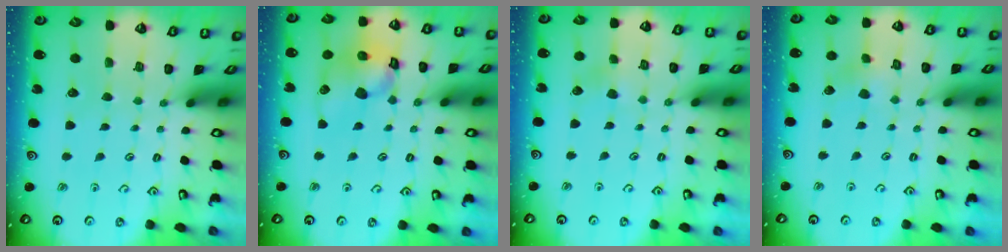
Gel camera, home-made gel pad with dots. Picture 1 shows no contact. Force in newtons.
{"total": 12.5, "press": 12.4, "slide": 1.7}
{"total": 3.4, "press": 3.4, "slide": 0.3}
{"total": 4.2, "press": 4.2, "slide": 0.4}